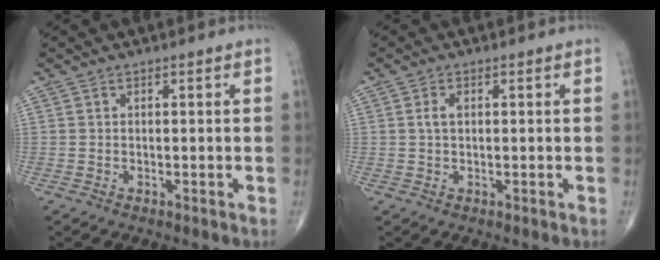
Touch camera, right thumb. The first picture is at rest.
{"total": 1.6, "force": [0.3, 0.8, 1.3], "torque": [-0.030, 0.004, 0.006]}